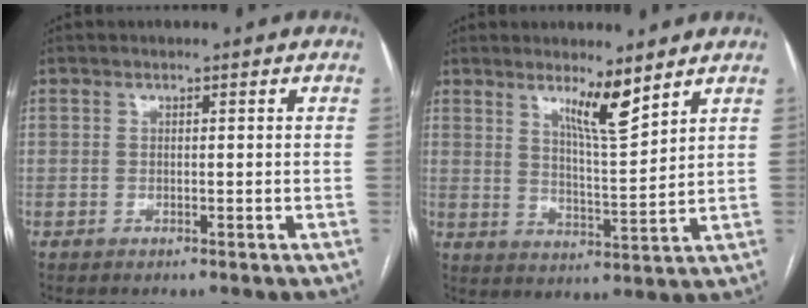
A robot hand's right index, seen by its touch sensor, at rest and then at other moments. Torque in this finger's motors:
{"motor_torque": [0.18, 0.17, 0.36, 0.07]}